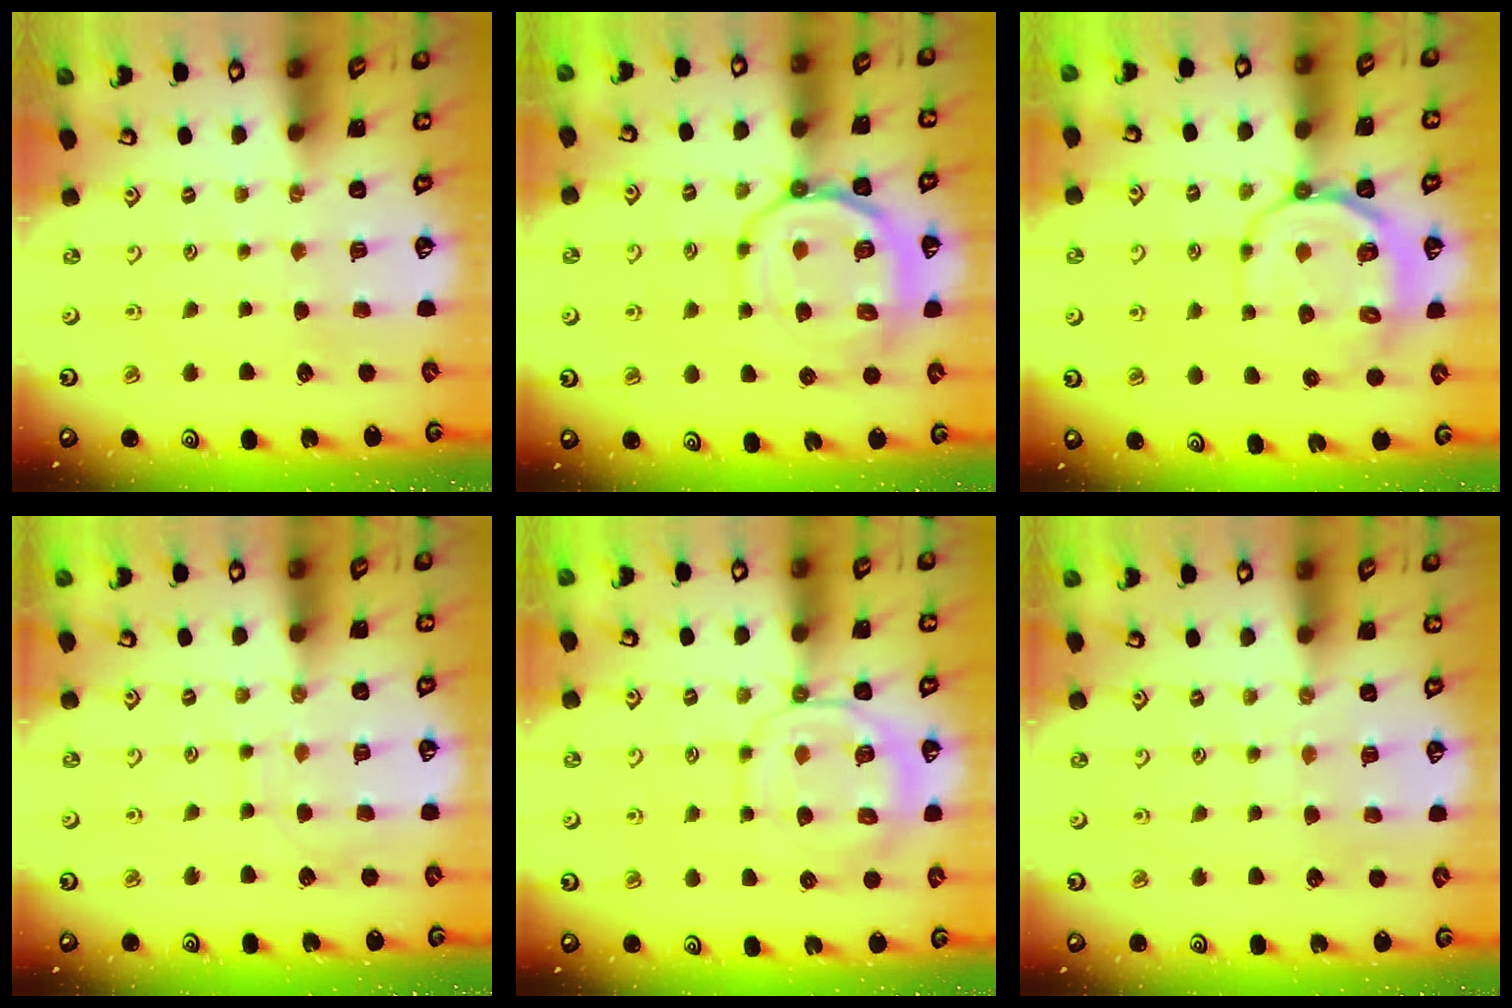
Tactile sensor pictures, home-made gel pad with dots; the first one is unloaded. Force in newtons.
{"total": 14.0, "press": 13.9, "slide": 2.1}
{"total": 9.8, "press": 9.5, "slide": 2.4}
{"total": 5.5, "press": 5.5, "slide": 0.6}
{"total": 9.4, "press": 9.4, "slide": 1.1}
{"total": 4.8, "press": 4.7, "slide": 0.7}